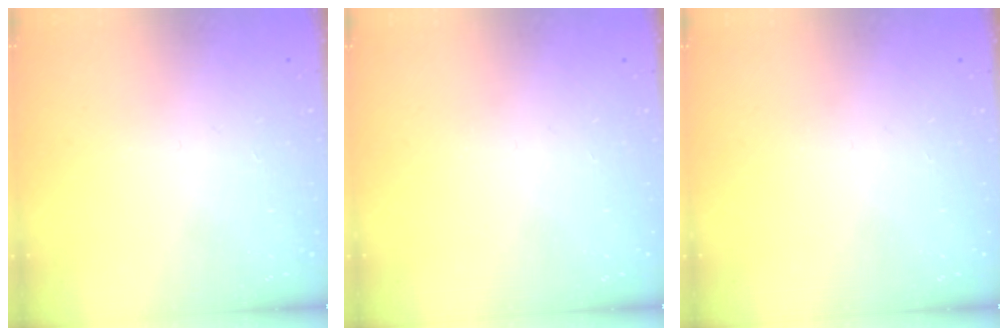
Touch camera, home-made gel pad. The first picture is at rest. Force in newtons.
{"total": 0.0}
{"total": 0.0}